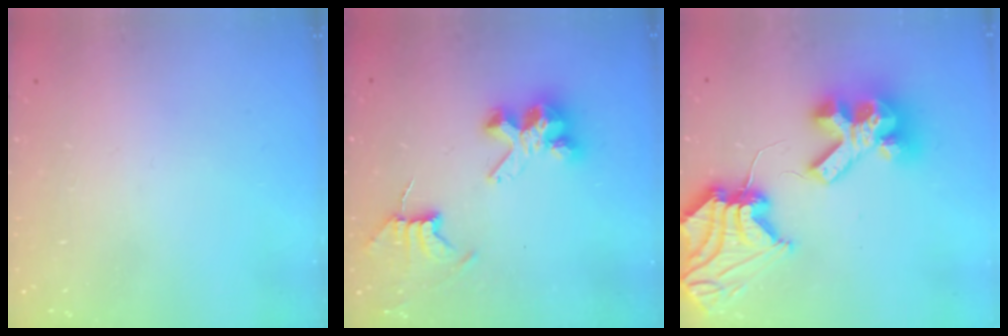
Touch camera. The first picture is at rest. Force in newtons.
{"total": 8.4, "press": 8.4, "slide": 0.7}
{"total": 19.4, "press": 19.2, "slide": 2.5}